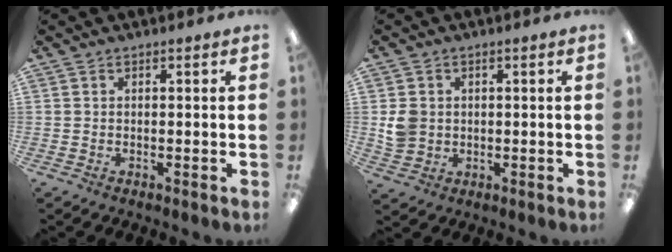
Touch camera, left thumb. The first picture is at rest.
{"total": 4.8, "force": [0.8, 4.4, 1.8], "torque": [-0.022, 0.005, 0.016]}